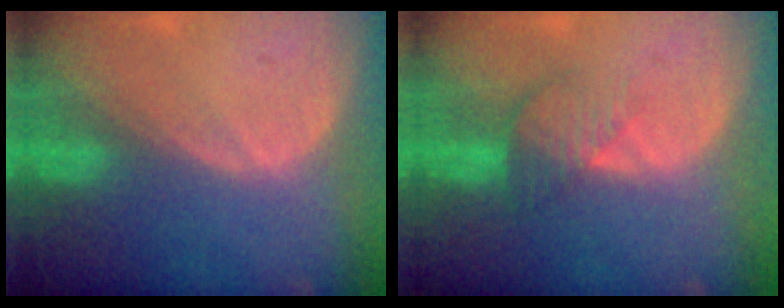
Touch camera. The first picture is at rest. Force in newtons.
{"total": 4.3, "press": 3.7, "slide": 2.1}